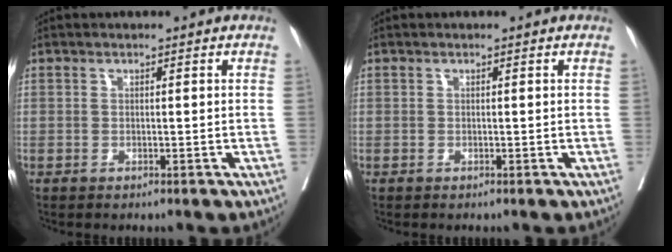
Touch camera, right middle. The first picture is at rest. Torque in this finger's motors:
{"motor_torque": [0.00, -0.16, 0.00, 0.00]}